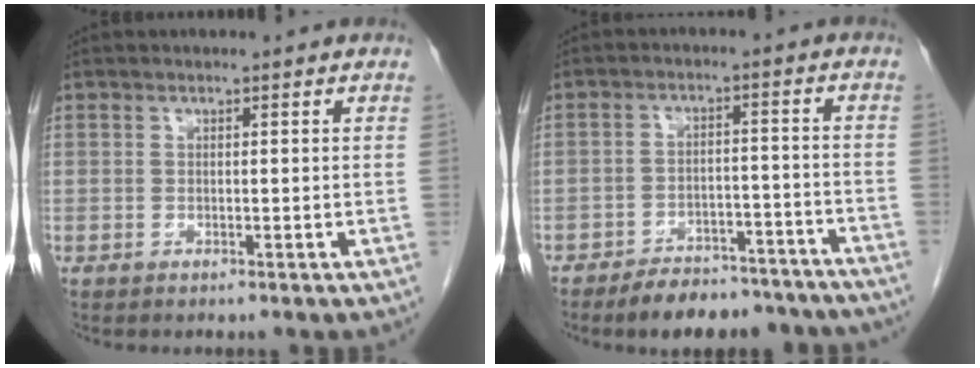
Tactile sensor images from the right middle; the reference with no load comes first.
{"total": 12.3, "force": [-10.8, 4.1, 4.3], "torque": [-0.038, 0.018, -0.144]}